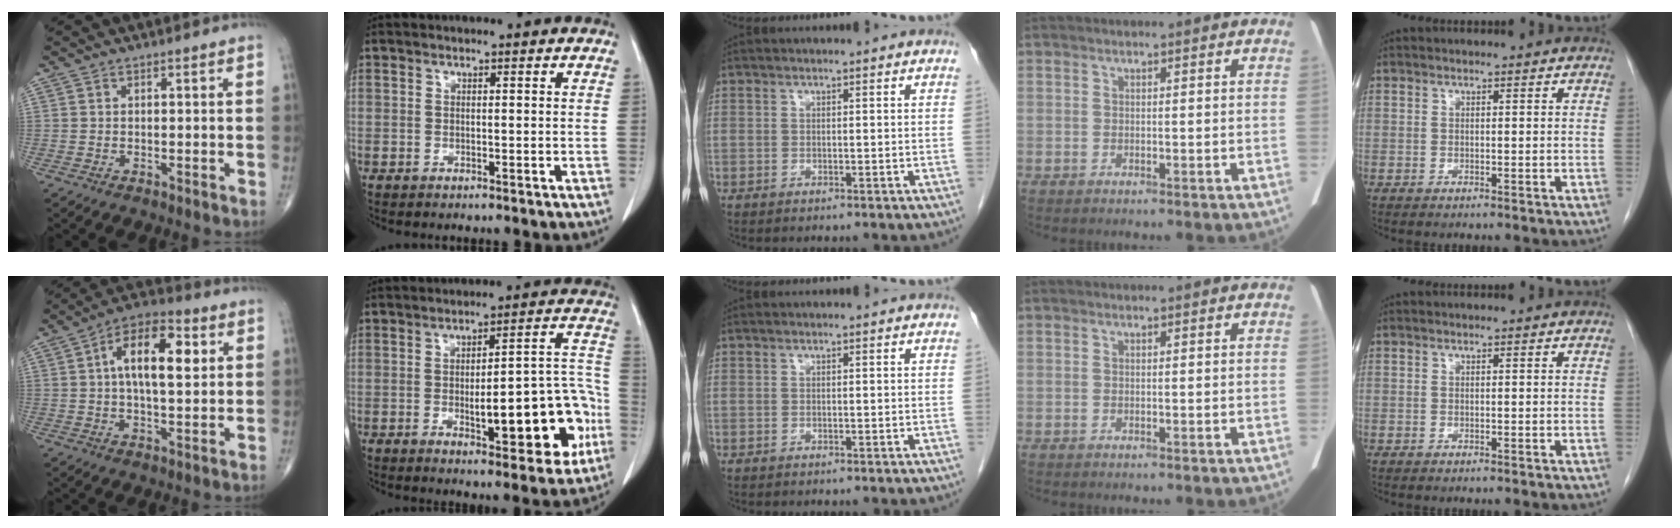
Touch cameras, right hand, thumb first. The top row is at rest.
{"thumb": {"total": 13.0, "force": [2.9, 5.8, 11.2], "torque": [-0.175, 0.013, 0.040]}, "index": {"total": 15.5, "force": [-4.4, 4.6, 14.2], "torque": [-0.165, 0.037, -0.046]}}